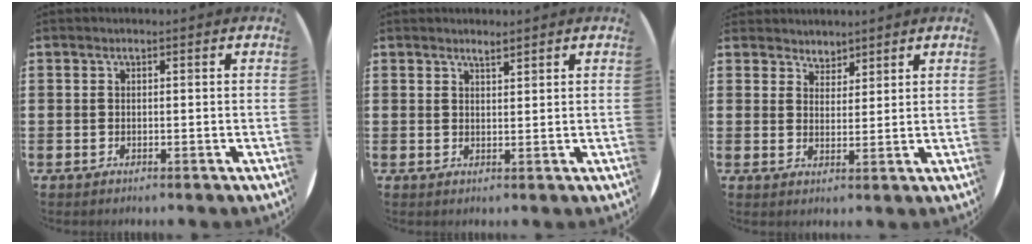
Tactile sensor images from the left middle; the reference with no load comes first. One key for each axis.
{"total": 1.6, "fx": 1.6, "fy": 0.1, "fz": 0.3, "tx": -0.006, "ty": 0.001, "tz": 0.029}
{"total": 3.1, "fx": 2.9, "fy": 1.1, "fz": -0.4, "tx": 0.000, "ty": -0.004, "tz": 0.055}